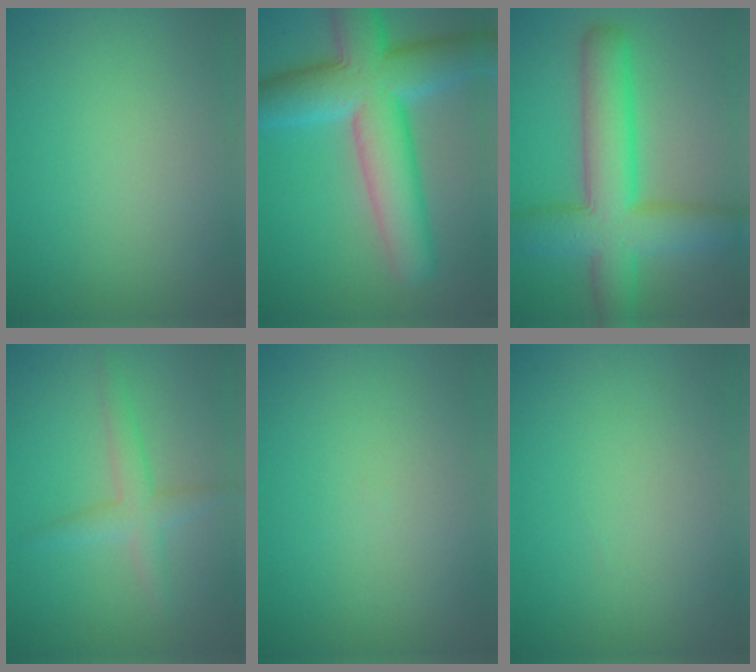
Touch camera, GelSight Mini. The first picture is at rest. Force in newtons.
{"total": 11.2, "press": 11.2, "slide": 0.4}
{"total": 9.0, "press": 8.9, "slide": 0.3}
{"total": 2.5, "press": 2.5, "slide": 0.0}
{"total": 0.0}
{"total": 0.0}